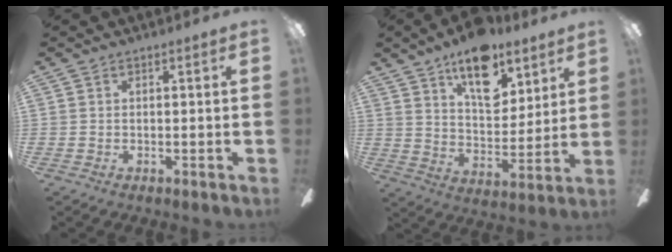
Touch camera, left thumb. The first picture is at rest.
{"total": 16.3, "force": [11.0, 8.0, 9.0], "torque": [-0.130, -0.056, 0.191]}